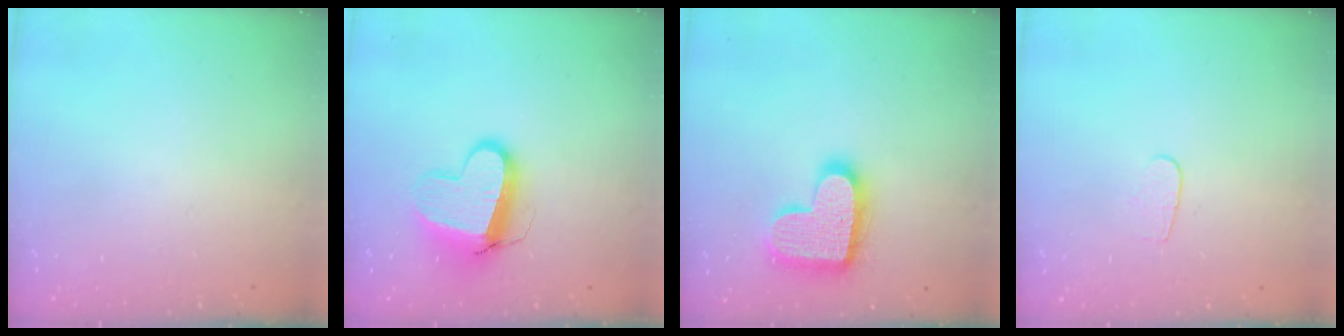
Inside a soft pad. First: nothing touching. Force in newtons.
{"total": 10.7, "press": 10.6, "slide": 1.3}
{"total": 17.4, "press": 17.4, "slide": 0.9}
{"total": 3.6, "press": 3.6, "slide": 0.3}